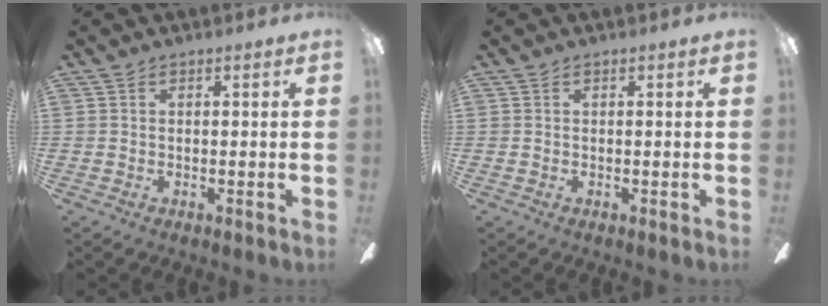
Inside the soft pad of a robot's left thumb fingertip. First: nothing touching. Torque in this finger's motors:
{"motor_torque": [0.00, 0.00, -0.11, 0.11, 0.00]}